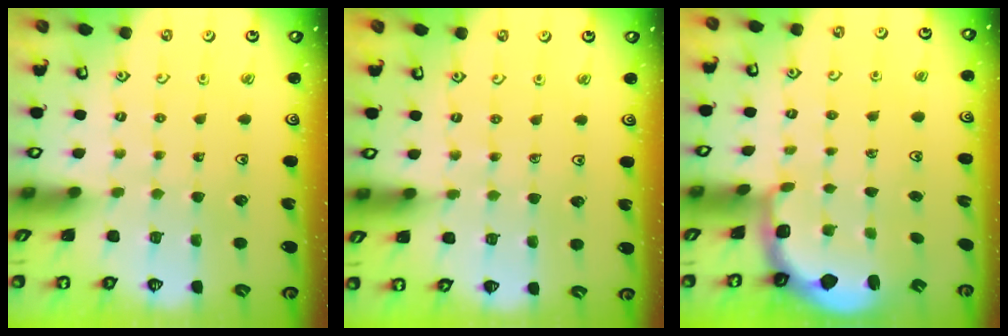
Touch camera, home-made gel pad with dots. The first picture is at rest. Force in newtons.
{"total": 2.7, "press": 2.6, "slide": 0.5}
{"total": 2.4, "press": 1.1, "slide": 2.2}